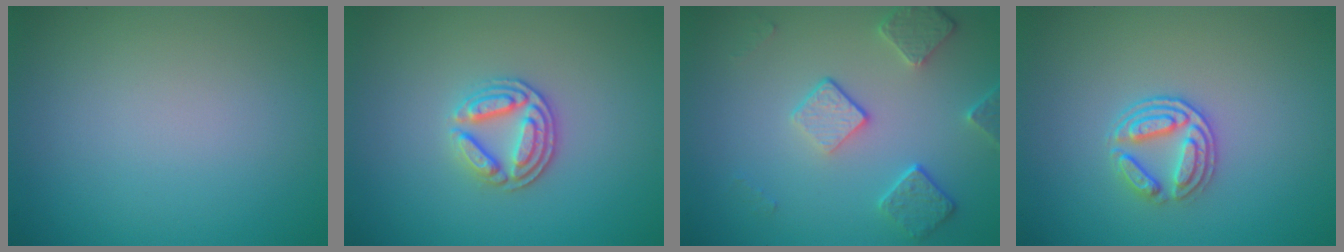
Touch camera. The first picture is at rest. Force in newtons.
{"total": 3.3, "press": 2.9, "slide": 1.6}
{"total": 4.0, "press": 3.2, "slide": 2.5}
{"total": 3.0, "press": 2.7, "slide": 1.5}